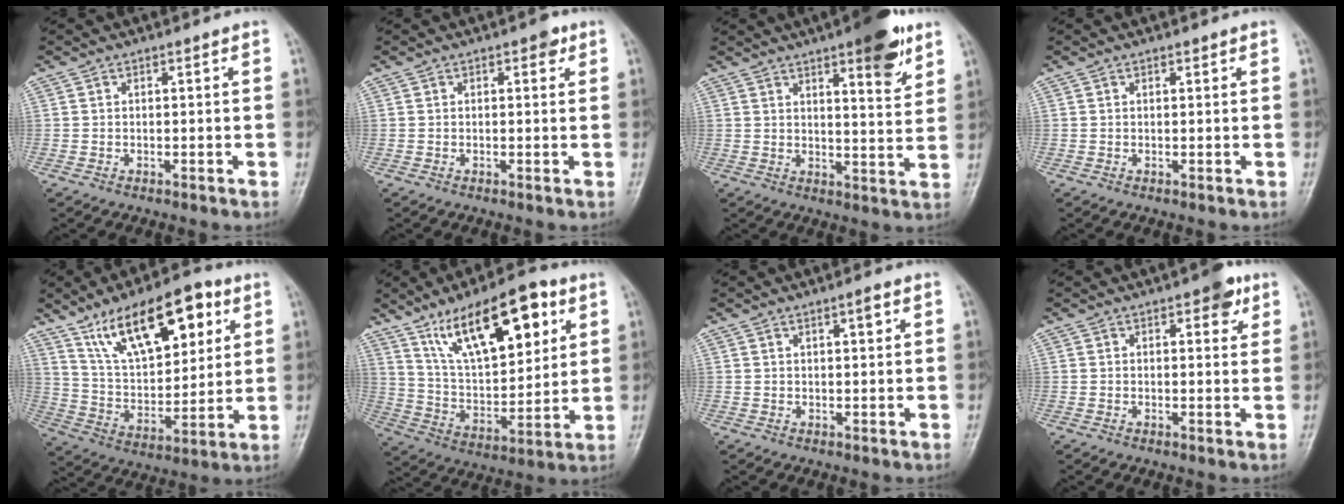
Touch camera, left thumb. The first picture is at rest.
{"total": 1.9, "force": [1.0, 1.1, 1.3], "torque": [-0.006, 0.000, 0.010]}
{"total": 11.1, "force": [6.6, 2.9, 8.5], "torque": [-0.096, -0.034, 0.087]}
{"total": 0.5, "force": [0.4, 0.3, 0.2], "torque": [-0.003, -0.003, 0.006]}
{"total": 20.0, "force": [10.4, 9.2, 14.4], "torque": [-0.183, -0.033, 0.185]}
{"total": 20.5, "force": [10.5, 8.6, 15.3], "torque": [-0.201, -0.036, 0.186]}
{"total": 2.0, "force": [1.0, 0.5, 1.6], "torque": [-0.021, -0.003, 0.016]}
{"total": 4.5, "force": [2.4, 2.1, 3.2], "torque": [-0.022, -0.006, 0.023]}